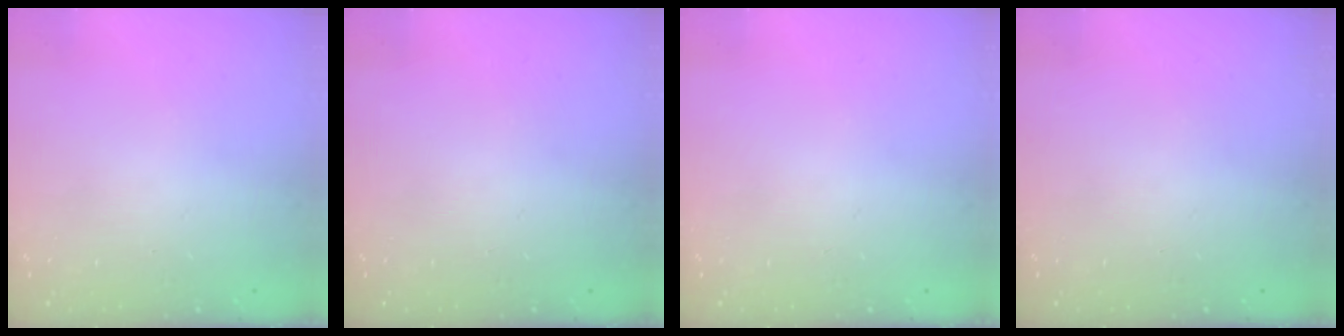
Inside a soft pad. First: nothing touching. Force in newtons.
{"total": 0.0}
{"total": 0.0}
{"total": 0.0}